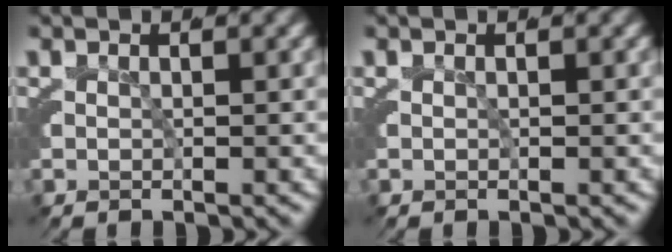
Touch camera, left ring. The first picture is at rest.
{"total": 0.0}